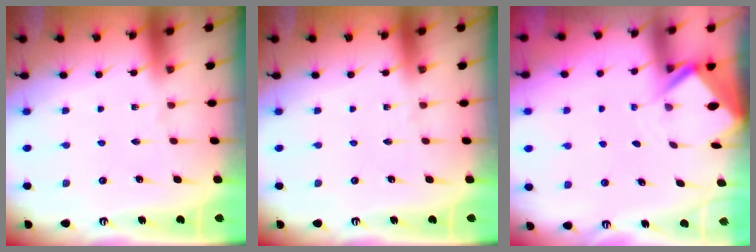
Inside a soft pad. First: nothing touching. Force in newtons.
{"total": 0.0}
{"total": 3.0, "press": 2.9, "slide": 0.3}